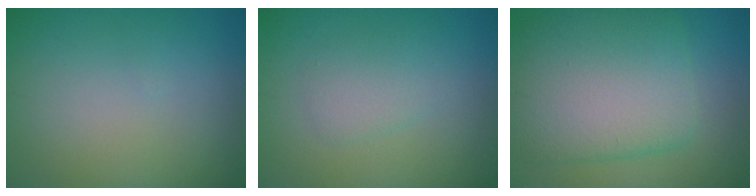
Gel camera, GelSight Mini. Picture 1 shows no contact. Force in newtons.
{"total": 1.8, "press": 1.8, "slide": 0.0}
{"total": 9.3, "press": 9.3, "slide": 0.2}